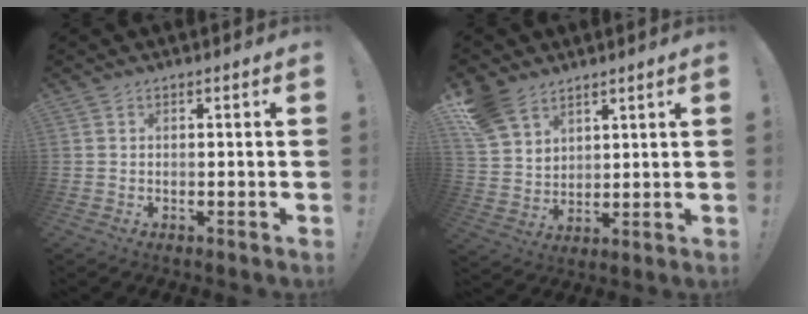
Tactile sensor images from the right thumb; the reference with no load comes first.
{"total": 10.7, "force": [7.5, 6.7, 3.6], "torque": [-0.078, -0.037, 0.153]}